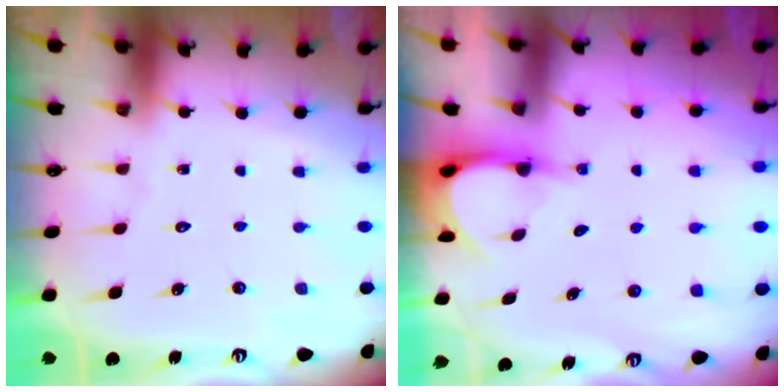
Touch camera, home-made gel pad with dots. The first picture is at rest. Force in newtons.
{"total": 3.9, "press": 3.9, "slide": 0.2}